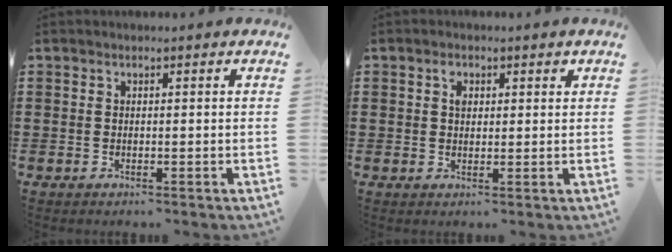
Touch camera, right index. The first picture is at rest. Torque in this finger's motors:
{"motor_torque": [0.04, -0.02, 0.02, 0.01]}